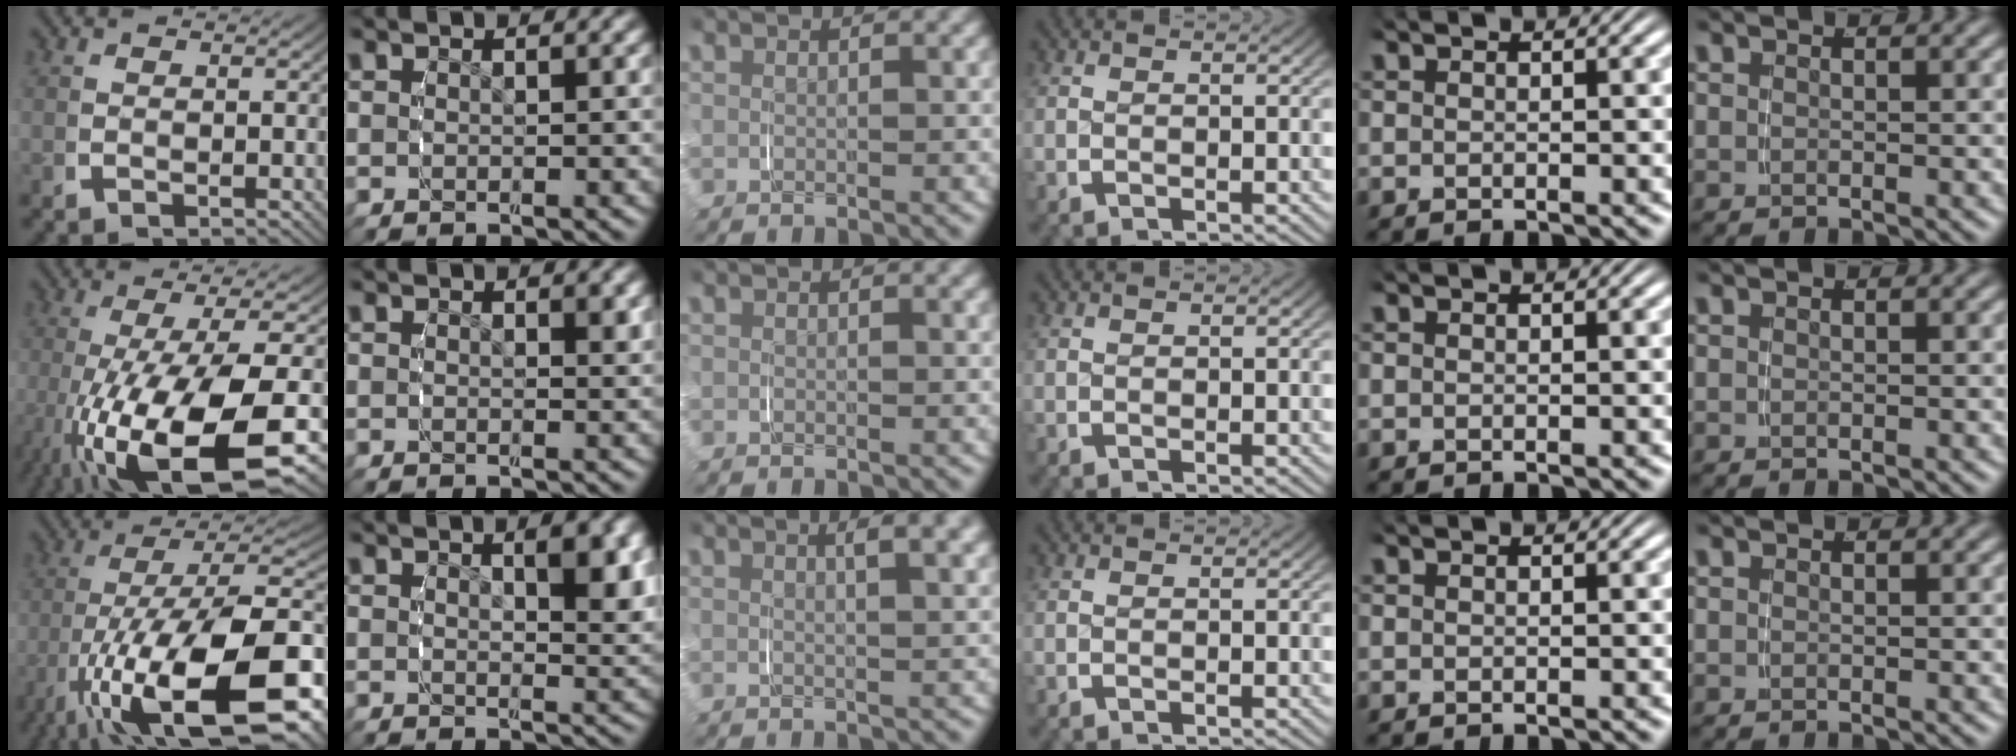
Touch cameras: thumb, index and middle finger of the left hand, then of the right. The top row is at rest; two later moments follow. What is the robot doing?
{"motion": "grasp_and_lifting", "object": "glasses case"}